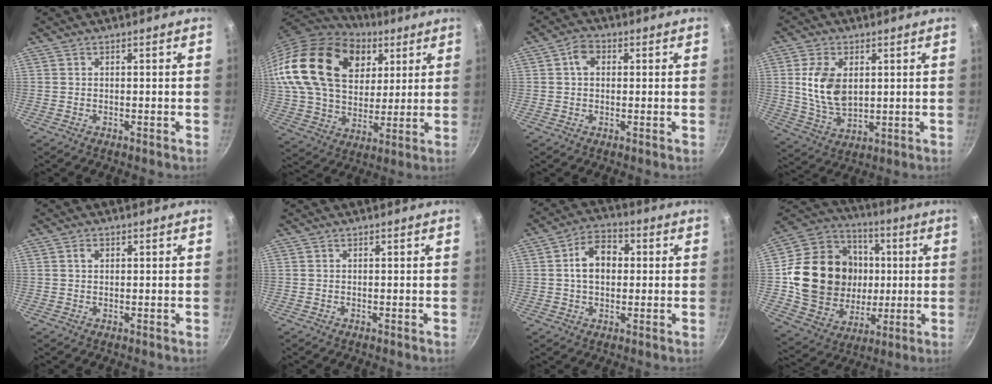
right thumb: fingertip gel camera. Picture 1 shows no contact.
{"total": 28.4, "force": [11.4, 19.2, 17.6], "torque": [-0.313, -0.015, 0.206]}
{"total": 3.8, "force": [0.7, 2.8, 2.4], "torque": [-0.031, 0.008, 0.005]}
{"total": 10.6, "force": [2.0, 6.6, 8.1], "torque": [-0.144, -0.018, 0.046]}
{"total": 1.2, "force": [0.4, 0.9, 0.7], "torque": [-0.009, 0.004, 0.005]}
{"total": 0.0}
{"total": 8.8, "force": [1.0, 6.2, 6.2], "torque": [-0.072, 0.019, 0.005]}
{"total": 24.3, "force": [1.5, 20.3, 13.3], "torque": [-0.220, 0.017, 0.038]}